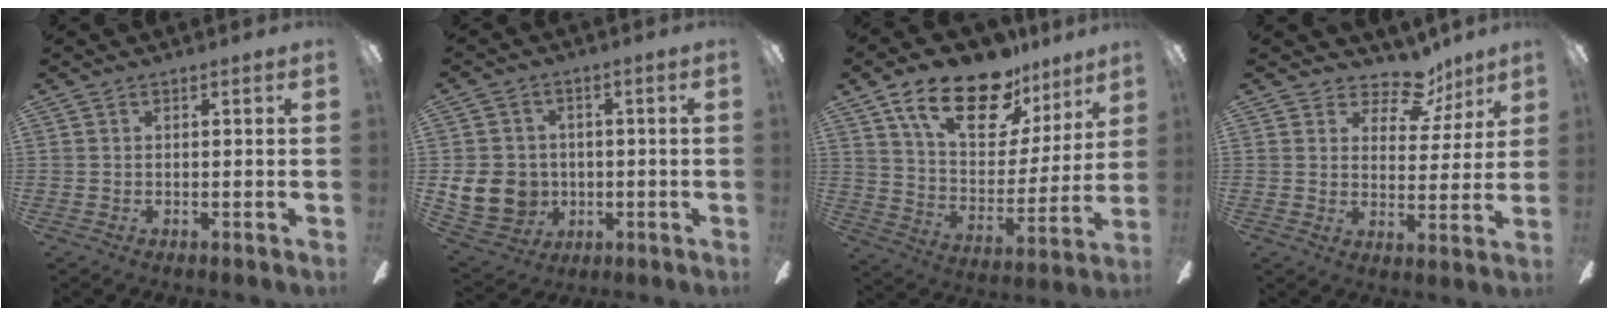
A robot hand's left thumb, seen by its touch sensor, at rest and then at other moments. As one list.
[{"total": 11.4, "force": [-1.2, 10.3, 4.8], "torque": [-0.131, 0.016, -0.013]}, {"total": 20.6, "force": [13.8, 9.6, 11.8], "torque": [-0.196, -0.080, 0.240]}, {"total": 10.5, "force": [7.8, 5.6, 4.4], "torque": [-0.061, -0.048, 0.139]}]